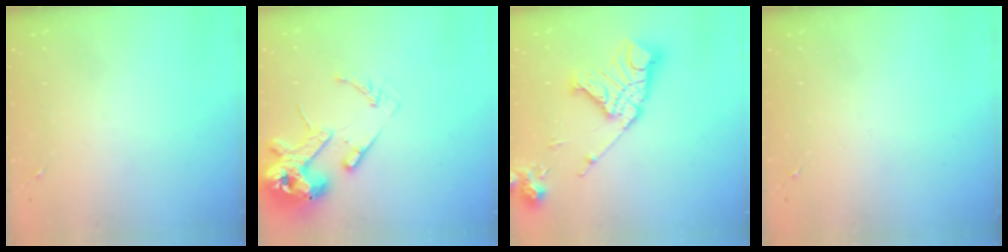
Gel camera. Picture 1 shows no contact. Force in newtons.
{"total": 14.8, "press": 14.6, "slide": 2.1}
{"total": 18.0, "press": 17.9, "slide": 2.5}
{"total": 0.0}